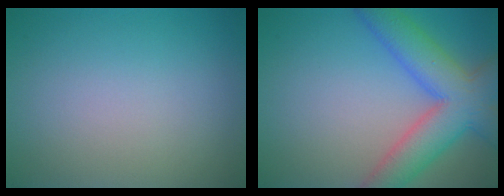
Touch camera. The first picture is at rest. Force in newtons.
{"total": 7.7, "press": 7.7, "slide": 0.3}